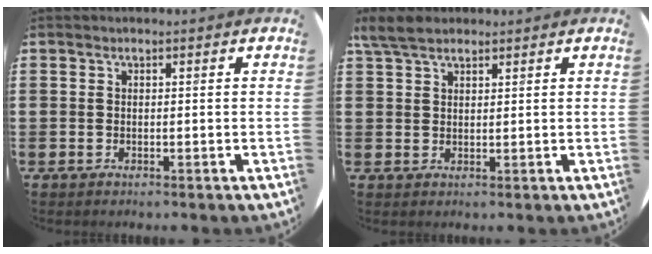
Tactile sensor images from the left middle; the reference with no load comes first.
{"total": 3.7, "force": [3.0, 1.4, 1.7], "torque": [-0.032, 0.003, 0.054]}